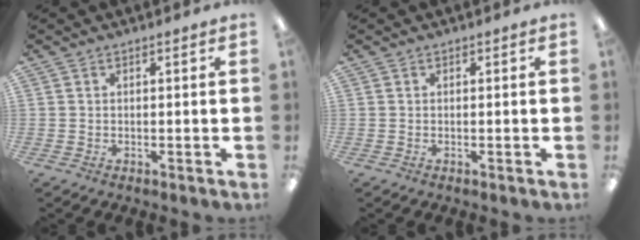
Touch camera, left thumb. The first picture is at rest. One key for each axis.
{"total": 0.0}